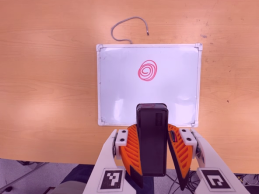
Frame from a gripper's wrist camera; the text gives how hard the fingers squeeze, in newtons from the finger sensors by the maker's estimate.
{"total": 8.8, "left": 7.6, "right": 10.0}